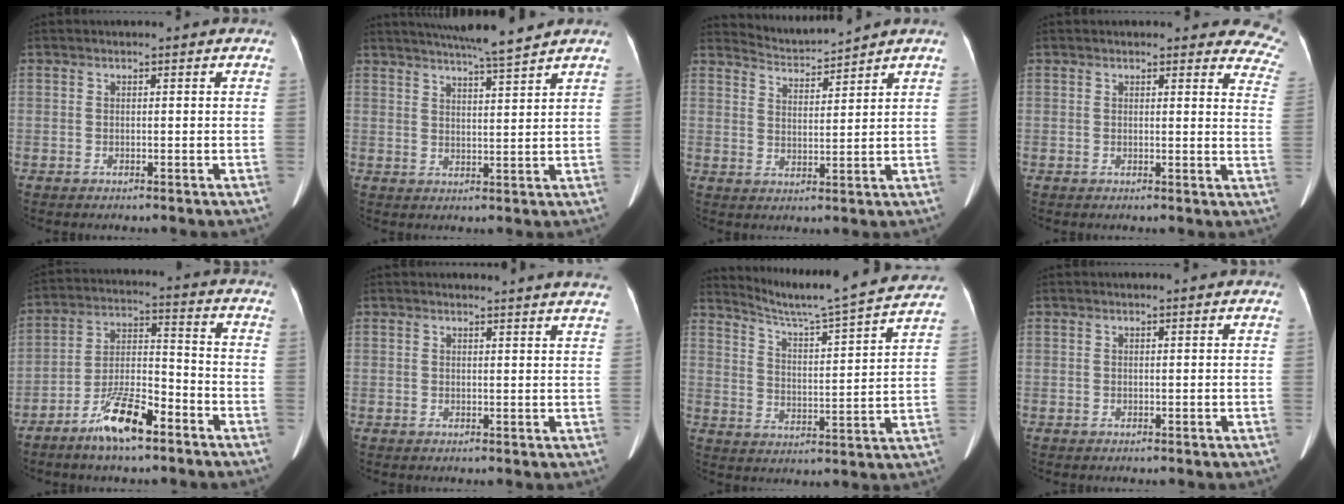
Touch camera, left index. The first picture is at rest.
{"total": 8.7, "force": [7.7, -1.0, 3.9], "torque": [-0.065, 0.003, 0.114]}
{"total": 4.3, "force": [4.2, -0.9, -0.8], "torque": [0.006, -0.002, 0.086]}
{"total": 10.0, "force": [9.2, 3.0, 2.5], "torque": [0.023, -0.033, 0.056]}
{"total": 10.1, "force": [-6.8, 2.3, 7.1], "torque": [-0.144, -0.001, -0.125]}
{"total": 7.3, "force": [7.2, -0.2, 1.4], "torque": [-0.008, -0.016, 0.057]}
{"total": 18.3, "force": [17.0, -1.3, 6.5], "torque": [-0.118, -0.030, 0.232]}
{"total": 0.0}